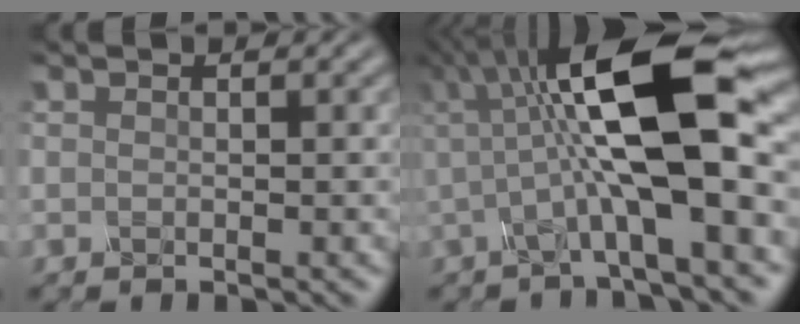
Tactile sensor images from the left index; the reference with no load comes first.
{"total": 12.2, "force": [1.6, 3.1, 11.7], "torque": [-0.193, 0.022, 0.024]}